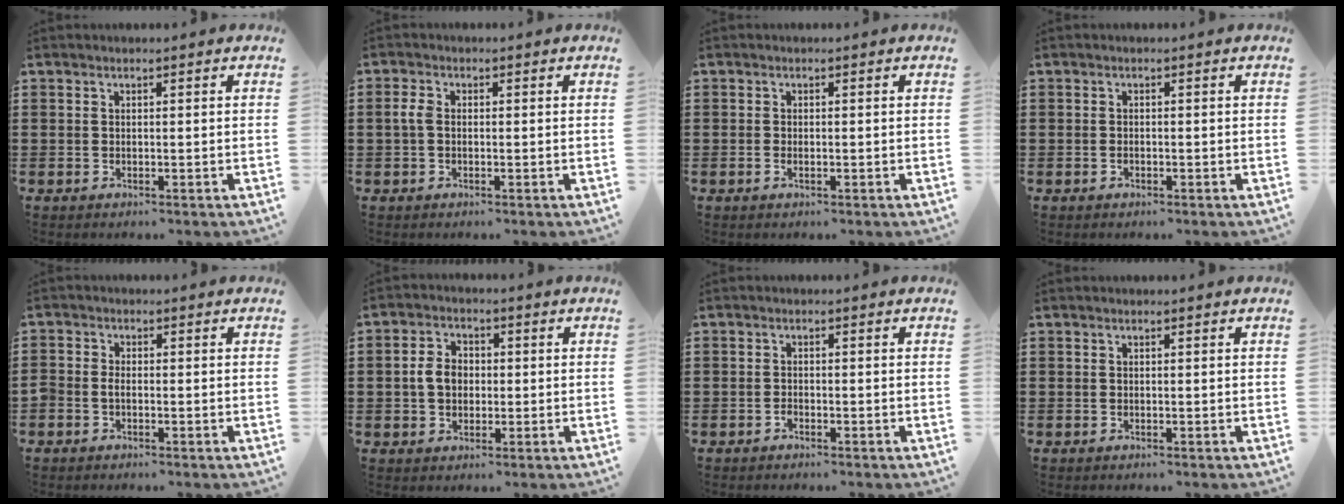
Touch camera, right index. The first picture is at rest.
{"total": 2.2, "force": [0.0, 1.5, 1.7], "torque": [-0.044, 0.002, -0.004]}
{"total": 0.8, "force": [-0.3, 0.4, 0.6], "torque": [-0.013, -0.003, -0.004]}
{"total": 0.6, "force": [-0.3, 0.3, 0.4], "torque": [-0.011, -0.003, -0.006]}
{"total": 1.3, "force": [-0.6, 0.7, 0.8], "torque": [-0.025, -0.003, -0.014]}
{"total": 4.4, "force": [-0.2, 3.3, 2.9], "torque": [-0.070, 0.009, -0.009]}
{"total": 0.9, "force": [-0.7, 0.4, 0.3], "torque": [-0.007, -0.001, -0.015]}
{"total": 0.0}